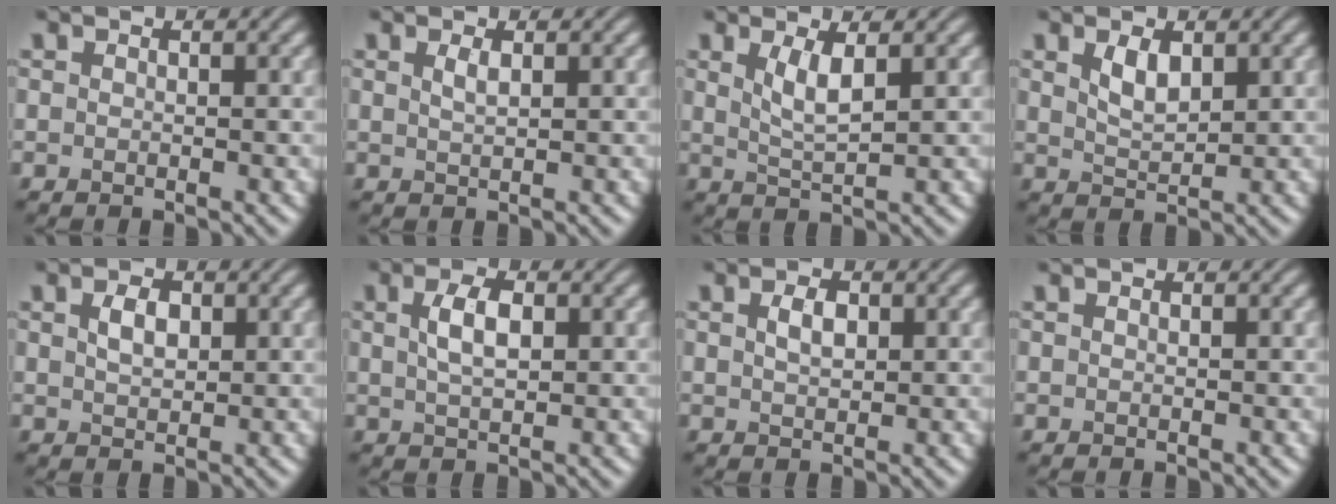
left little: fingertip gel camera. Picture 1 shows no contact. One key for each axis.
{"total": 1.1, "fx": 0.6, "fy": 0.3, "fz": 0.9, "tx": -0.019, "ty": 0.003, "tz": 0.011}
{"total": 2.7, "fx": 1.1, "fy": 0.7, "fz": 2.4, "tx": -0.048, "ty": -0.005, "tz": 0.025}
{"total": 2.4, "fx": 1.2, "fy": 1.1, "fz": 1.7, "tx": -0.038, "ty": -0.002, "tz": 0.027}
{"total": 2.2, "fx": 0.7, "fy": 1.3, "fz": 1.6, "tx": -0.035, "ty": 0.002, "tz": 0.014}
{"total": 3.2, "fx": 0.8, "fy": 1.5, "fz": 2.7, "tx": -0.057, "ty": 0.004, "tz": 0.017}
{"total": 2.0, "fx": 0.6, "fy": 1.1, "fz": 1.5, "tx": -0.031, "ty": 0.002, "tz": 0.012}
{"total": 0.0}